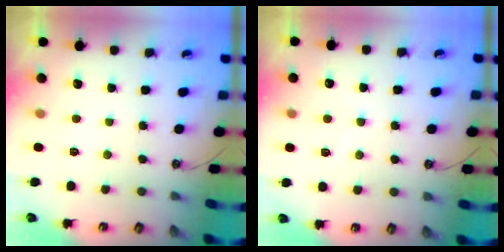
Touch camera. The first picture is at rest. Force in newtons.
{"total": 5.7, "press": 5.7, "slide": 0.4}